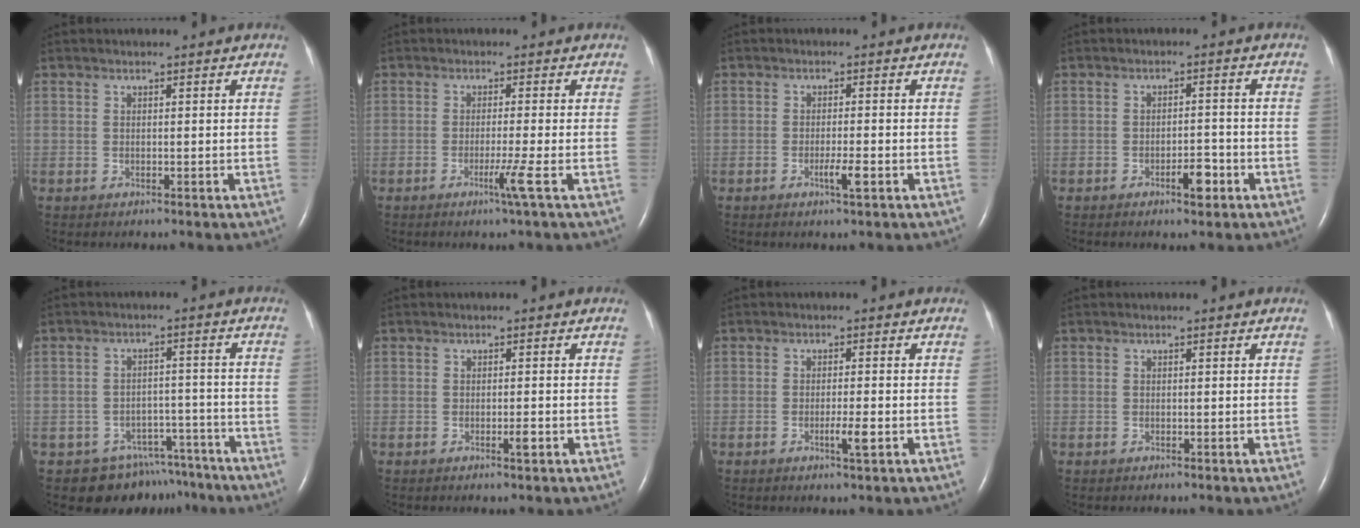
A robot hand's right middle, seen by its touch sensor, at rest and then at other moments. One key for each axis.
{"total": 2.8, "fx": -1.3, "fy": -1.2, "fz": 2.2, "tx": -0.040, "ty": -0.007, "tz": -0.026}
{"total": 2.5, "fx": -1.1, "fy": 0.0, "fz": 2.3, "tx": -0.042, "ty": -0.003, "tz": -0.019}
{"total": 3.3, "fx": -1.8, "fy": 1.1, "fz": 2.6, "tx": -0.040, "ty": 0.003, "tz": -0.028}
{"total": 8.3, "fx": -6.4, "fy": 5.2, "fz": 0.6, "tx": 0.010, "ty": 0.030, "tz": -0.080}
{"total": 1.1, "fx": -0.5, "fy": 0.1, "fz": 1.0, "tx": -0.019, "ty": -0.001, "tz": -0.007}
{"total": 2.5, "fx": -0.9, "fy": 0.0, "fz": 2.3, "tx": -0.044, "ty": -0.004, "tz": -0.015}
{"total": 0.0}